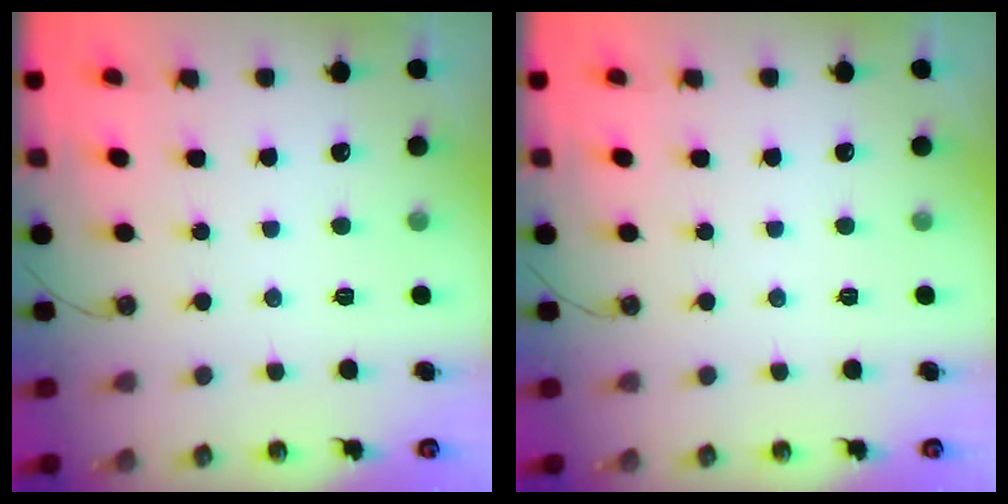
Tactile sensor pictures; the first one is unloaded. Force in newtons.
{"total": 0.0}